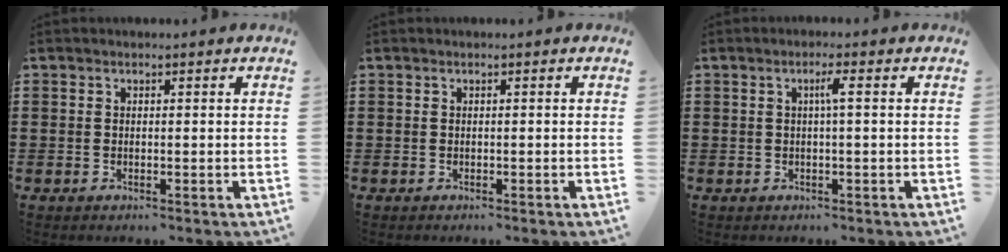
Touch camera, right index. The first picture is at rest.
{"total": 0.0}
{"total": 2.1, "force": [0.2, -0.2, 2.1], "torque": [-0.040, -0.002, 0.000]}